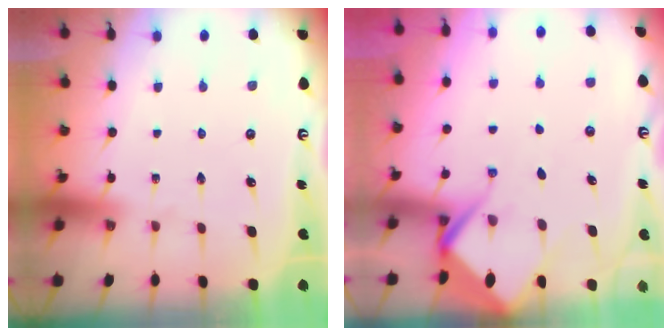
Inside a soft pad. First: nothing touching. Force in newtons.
{"total": 9.1, "press": 9.1, "slide": 1.0}